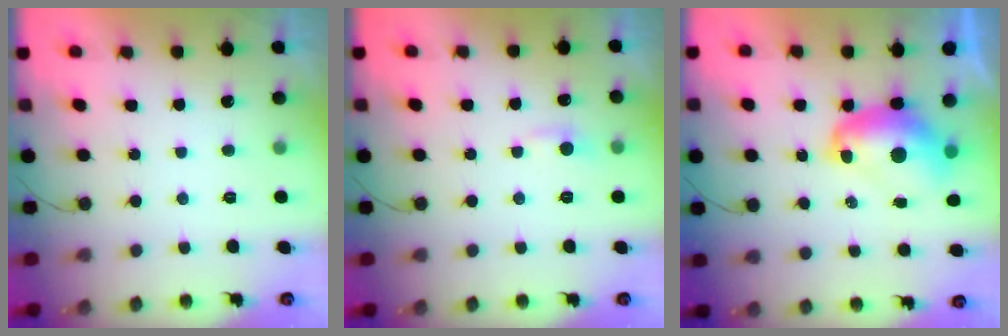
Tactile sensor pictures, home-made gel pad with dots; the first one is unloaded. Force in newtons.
{"total": 3.8, "press": 3.8, "slide": 0.4}
{"total": 10.1, "press": 10.0, "slide": 1.1}